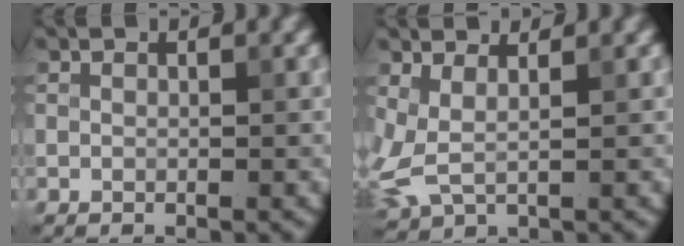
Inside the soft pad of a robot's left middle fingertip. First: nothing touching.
{"total": 2.8, "force": [1.2, 1.2, 2.2], "torque": [-0.065, -0.001, 0.023]}